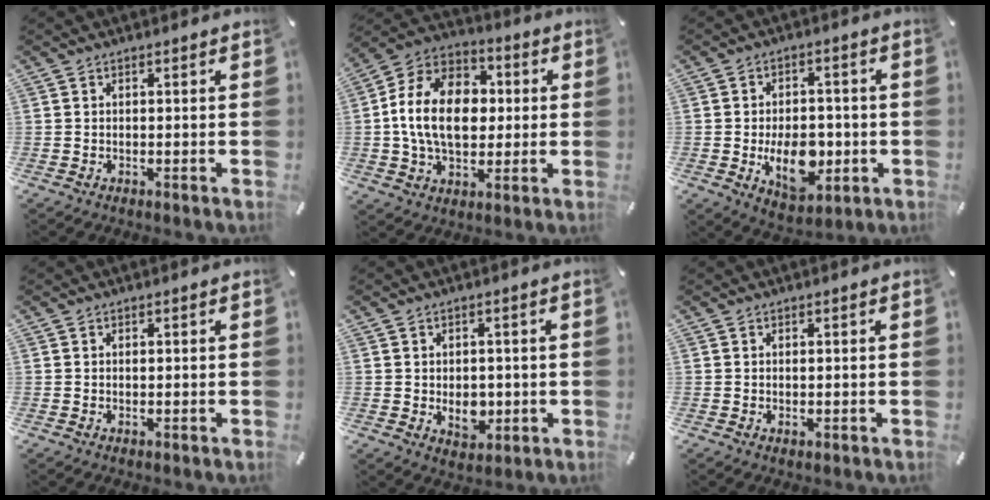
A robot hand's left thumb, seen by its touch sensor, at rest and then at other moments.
{"total": 16.4, "force": [-0.2, 12.0, 11.1], "torque": [-0.238, 0.017, -0.007]}
{"total": 12.0, "force": [-2.7, 7.8, 8.8], "torque": [-0.145, 0.002, -0.041]}
{"total": 0.5, "force": [0.1, 0.4, 0.4], "torque": [-0.009, -0.001, 0.003]}
{"total": 5.8, "force": [-0.7, 4.6, 3.5], "torque": [-0.028, -0.004, -0.011]}
{"total": 0.8, "force": [0.1, 0.6, 0.5], "torque": [-0.005, -0.001, 0.001]}